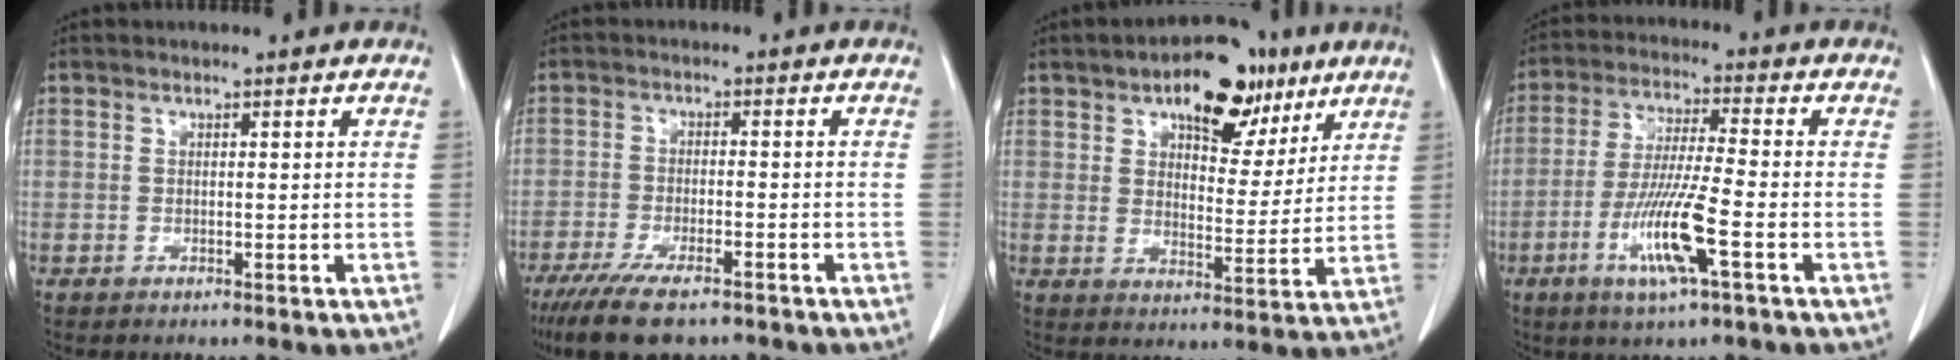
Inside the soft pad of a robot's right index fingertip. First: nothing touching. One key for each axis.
{"total": 10.6, "fx": -7.9, "fy": 2.9, "fz": 6.5, "tx": -0.111, "ty": -0.021, "tz": -0.131}
{"total": 12.7, "fx": 7.5, "fy": 6.4, "fz": 8.0, "tx": -0.106, "ty": 0.016, "tz": 0.113}
{"total": 10.8, "fx": -4.3, "fy": 0.1, "fz": 9.9, "tx": -0.197, "ty": -0.015, "tz": -0.085}